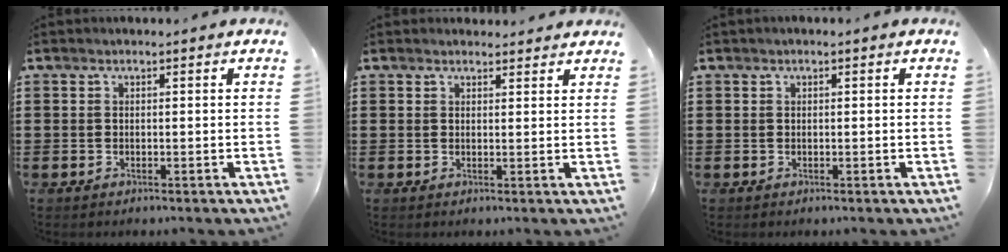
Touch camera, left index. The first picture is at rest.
{"total": 1.5, "force": [1.5, 0.3, 0.1], "torque": [-0.004, 0.003, 0.030]}
{"total": 0.0}